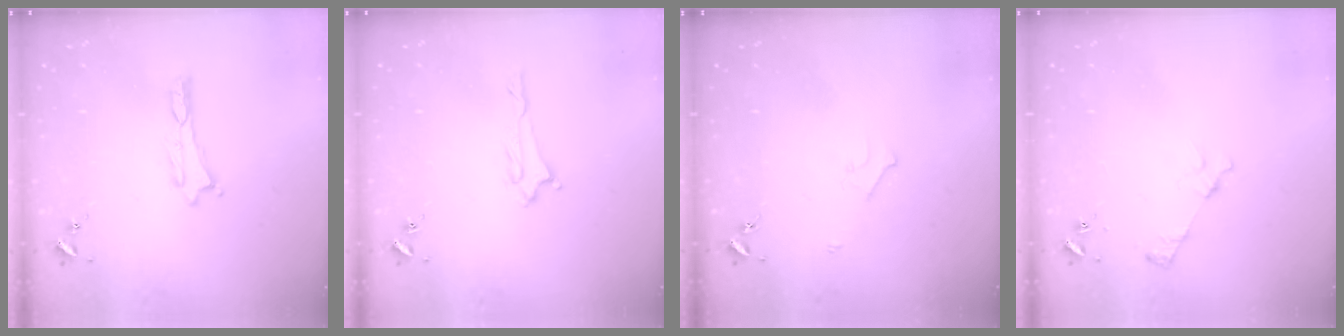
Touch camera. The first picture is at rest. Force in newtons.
{"total": 1.7, "press": 1.7, "slide": 0.3}
{"total": 2.2, "press": 2.2, "slide": 0.2}
{"total": 3.3, "press": 3.3, "slide": 0.3}